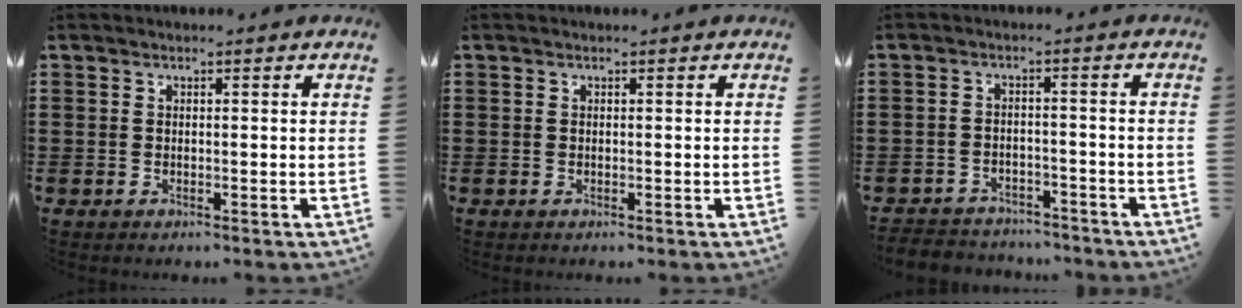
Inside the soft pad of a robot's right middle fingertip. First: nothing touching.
{"total": 0.0}
{"total": 3.5, "force": [-3.3, 0.7, -0.4], "torque": [-0.001, -0.001, -0.074]}